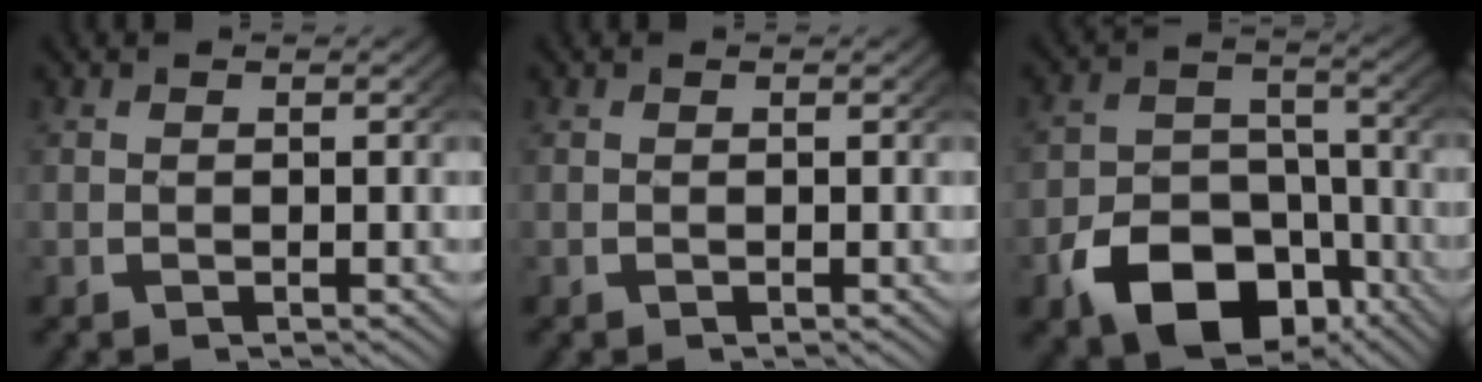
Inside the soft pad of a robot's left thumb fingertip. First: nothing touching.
{"total": 0.0}
{"total": 10.8, "force": [-5.6, 7.3, 5.6], "torque": [-0.099, -0.039, -0.078]}